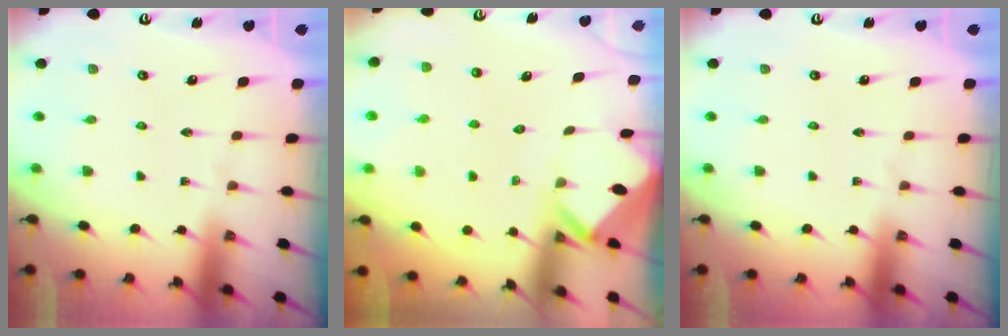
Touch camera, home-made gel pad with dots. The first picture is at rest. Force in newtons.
{"total": 2.4, "press": 2.4, "slide": 0.1}
{"total": 0.0}